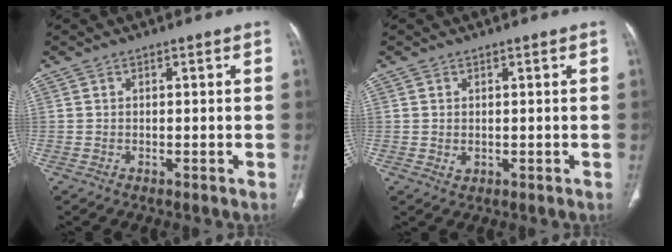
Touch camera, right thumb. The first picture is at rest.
{"total": 1.2, "force": [0.1, 0.9, 0.8], "torque": [-0.015, -0.003, 0.007]}